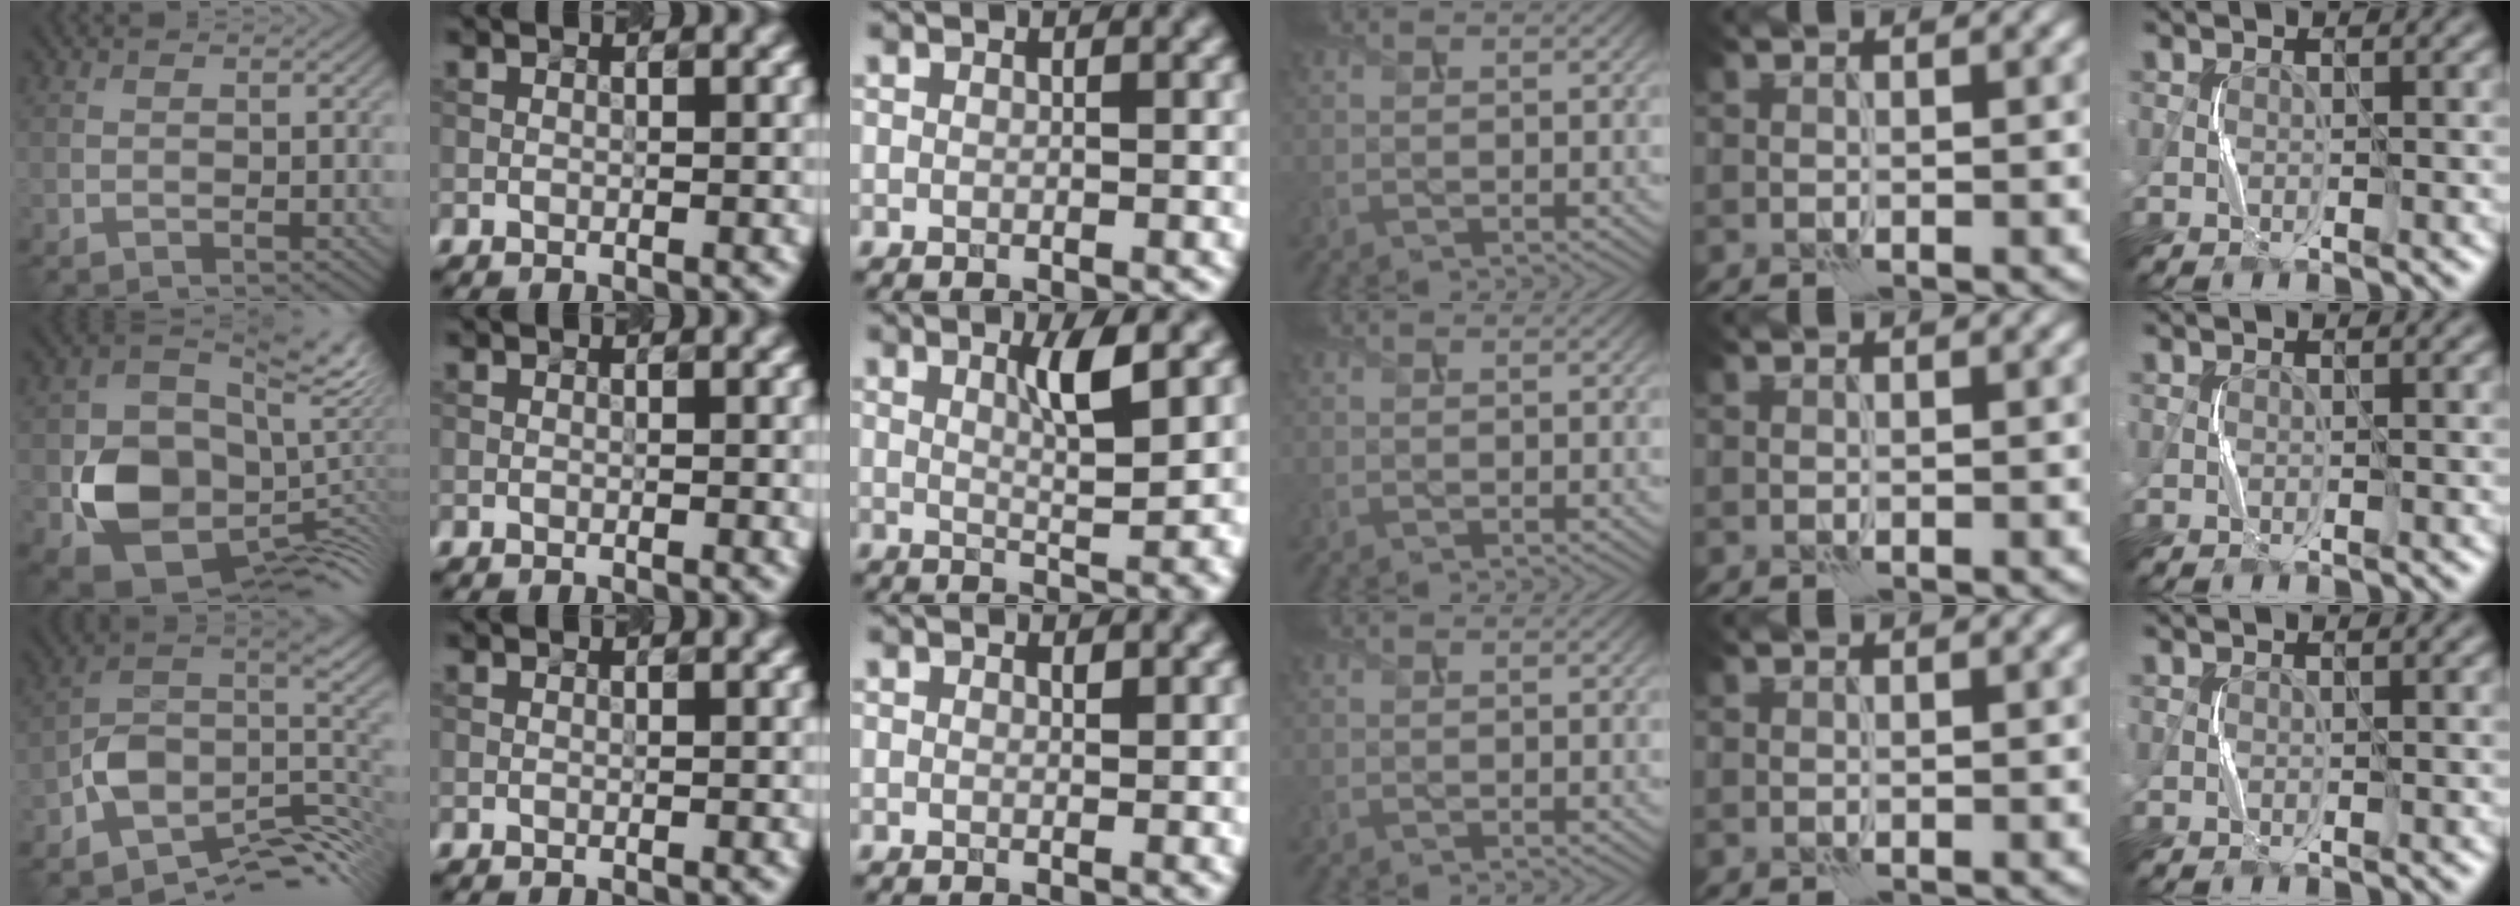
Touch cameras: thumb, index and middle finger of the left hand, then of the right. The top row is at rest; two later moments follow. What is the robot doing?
{"motion": "squeeze", "object": "stress ball aka squeeze ball"}